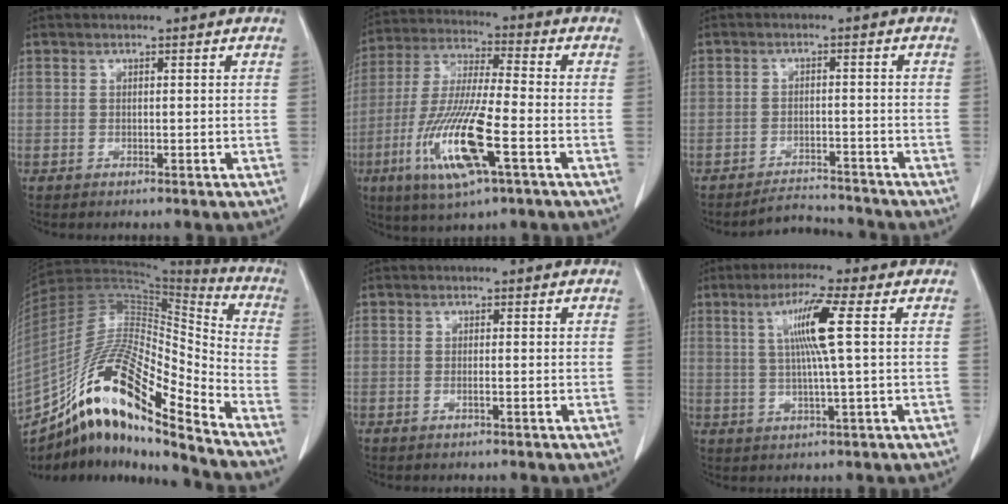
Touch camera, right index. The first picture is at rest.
{"total": 15.3, "force": [-5.5, 1.6, 14.1], "torque": [-0.292, -0.021, -0.098]}
{"total": 3.2, "force": [-3.2, 0.4, -0.3], "torque": [0.003, -0.008, -0.051]}
{"total": 22.5, "force": [-14.9, 3.5, 16.5], "torque": [-0.328, -0.003, -0.271]}
{"total": 0.6, "force": [-0.1, 0.0, 0.6], "torque": [-0.011, 0.001, 0.001]}
{"total": 7.6, "force": [1.8, -0.9, 7.3], "torque": [-0.138, 0.004, 0.037]}